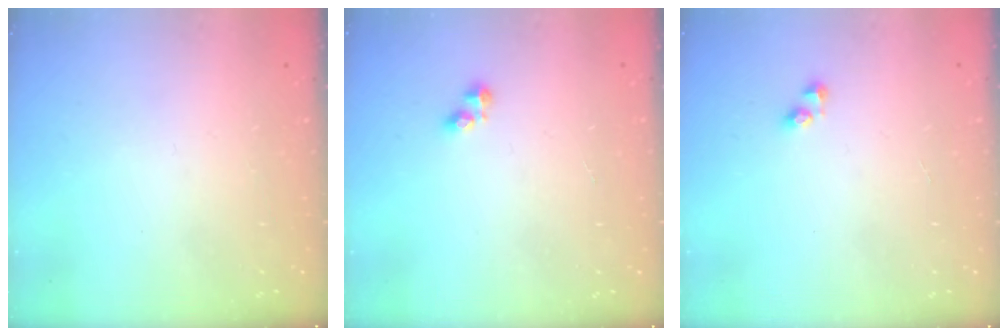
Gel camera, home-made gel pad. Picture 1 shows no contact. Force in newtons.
{"total": 2.1, "press": 2.0, "slide": 0.4}
{"total": 2.9, "press": 2.9, "slide": 0.1}